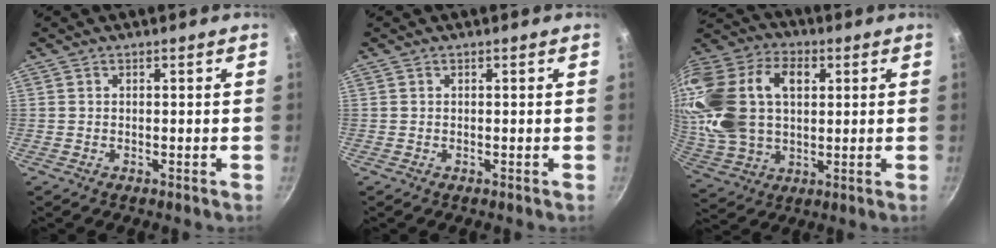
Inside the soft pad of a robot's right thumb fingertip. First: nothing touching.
{"total": 0.0}
{"total": 22.6, "force": [4.2, 15.2, 16.3], "torque": [-0.327, 0.016, 0.079]}